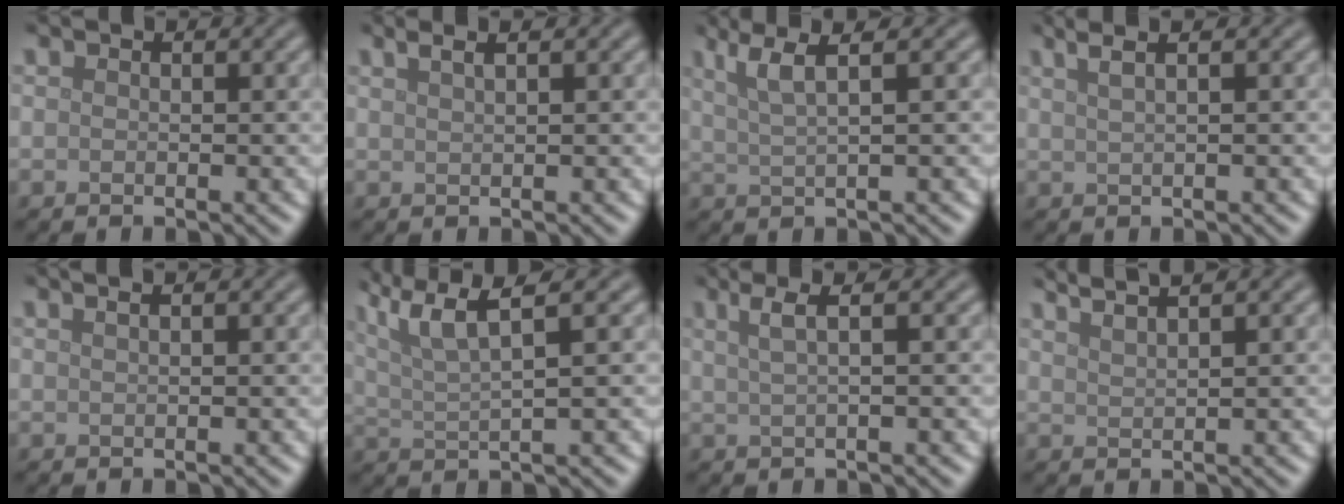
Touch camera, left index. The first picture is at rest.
{"total": 2.6, "force": [1.6, 1.0, 1.7], "torque": [-0.009, 0.006, 0.004]}
{"total": 3.9, "force": [2.1, 0.7, 3.2], "torque": [-0.049, 0.009, 0.040]}
{"total": 4.7, "force": [2.7, 2.1, 3.2], "torque": [-0.028, 0.032, 0.014]}
{"total": 2.4, "force": [1.4, 1.2, 1.5], "torque": [-0.004, 0.012, -0.008]}
{"total": 6.3, "force": [3.4, 1.4, 5.1], "torque": [-0.093, 0.016, 0.062]}
{"total": 3.1, "force": [1.4, 0.9, 2.6], "torque": [-0.032, 0.009, 0.009]}
{"total": 4.5, "force": [3.5, 1.3, 2.6], "torque": [-0.015, 0.025, 0.026]}